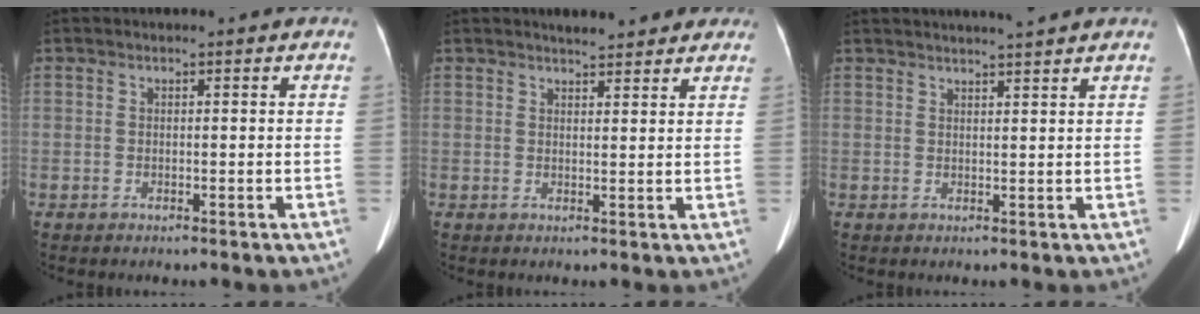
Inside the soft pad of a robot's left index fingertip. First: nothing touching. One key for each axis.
{"total": 5.7, "fx": 5.1, "fy": 1.4, "fz": 2.2, "tx": -0.023, "ty": 0.009, "tz": 0.058}
{"total": 6.1, "fx": 5.5, "fy": -0.9, "fz": 2.5, "tx": -0.033, "ty": 0.014, "tz": 0.070}